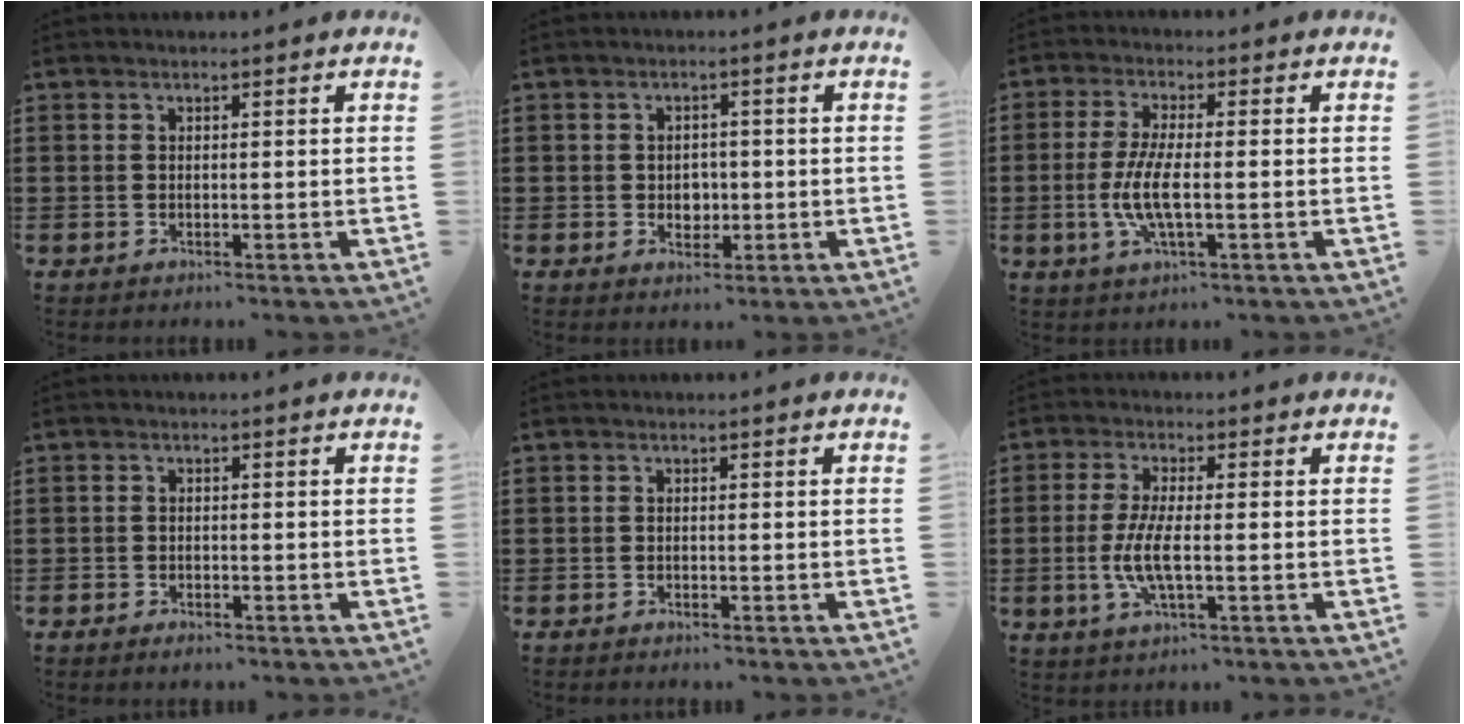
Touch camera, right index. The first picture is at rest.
{"total": 2.6, "force": [-0.3, 2.2, 1.3], "torque": [-0.024, 0.004, -0.011]}
{"total": 6.5, "force": [-1.4, 1.5, 6.2], "torque": [-0.141, -0.012, -0.035]}
{"total": 1.1, "force": [-1.1, 0.3, 0.2], "torque": [-0.007, -0.001, -0.022]}
{"total": 0.5, "force": [-0.5, 0.0, 0.0], "torque": [-0.002, -0.001, -0.011]}
{"total": 6.0, "force": [-1.2, 1.3, 5.7], "torque": [-0.133, -0.011, -0.032]}